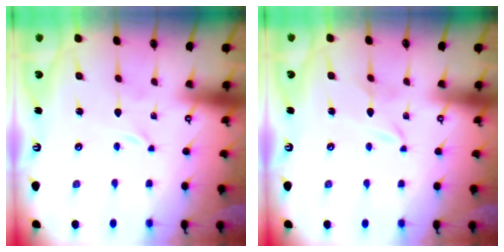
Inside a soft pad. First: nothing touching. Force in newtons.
{"total": 1.5, "press": 1.5, "slide": 0.2}